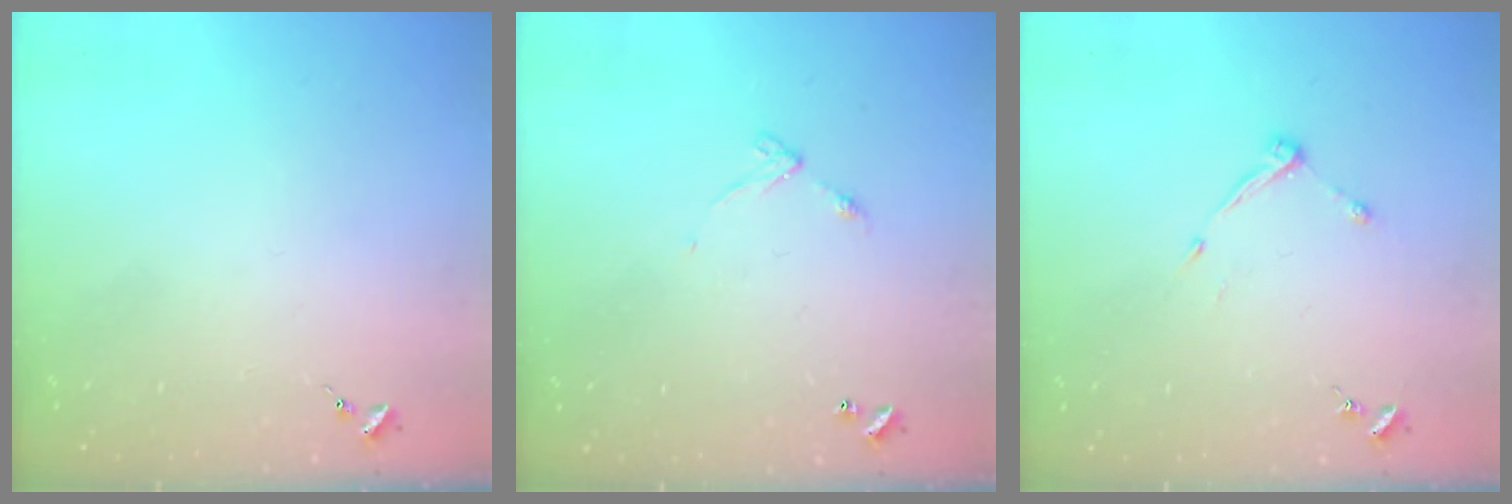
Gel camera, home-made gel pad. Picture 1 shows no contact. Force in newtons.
{"total": 5.9, "press": 5.9, "slide": 0.6}
{"total": 5.5, "press": 5.5, "slide": 0.7}